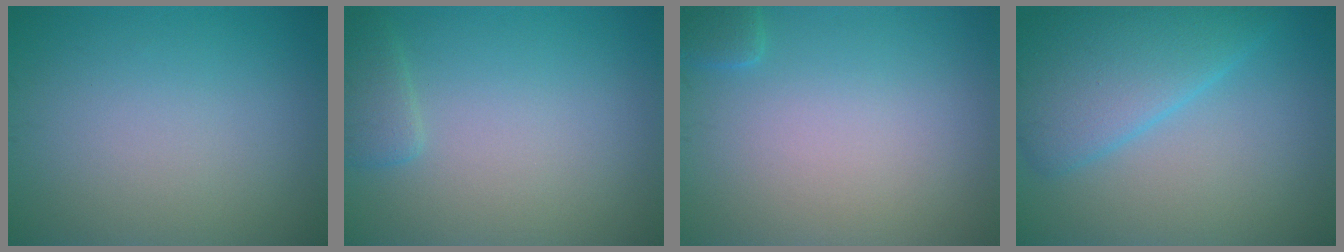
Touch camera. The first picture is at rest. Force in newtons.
{"total": 1.6, "press": 1.5, "slide": 0.2}
{"total": 1.1, "press": 1.0, "slide": 0.1}
{"total": 5.9, "press": 5.9, "slide": 0.2}